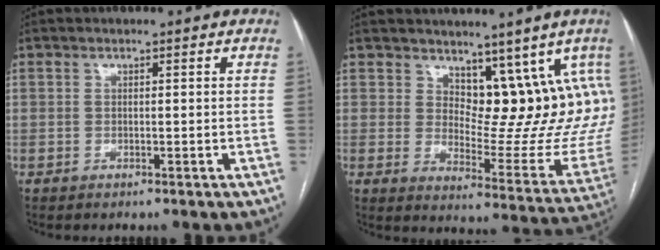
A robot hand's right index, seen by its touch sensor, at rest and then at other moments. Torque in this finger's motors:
{"motor_torque": [0.09, 0.14, 0.01, 0.00]}